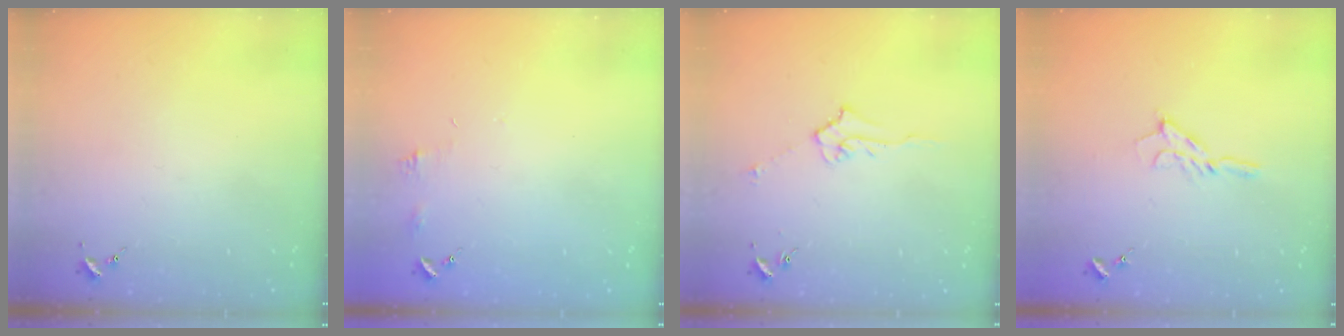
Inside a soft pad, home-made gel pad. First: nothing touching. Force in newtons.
{"total": 4.5, "press": 4.5, "slide": 0.5}
{"total": 5.1, "press": 5.0, "slide": 0.6}
{"total": 6.5, "press": 6.5, "slide": 0.7}